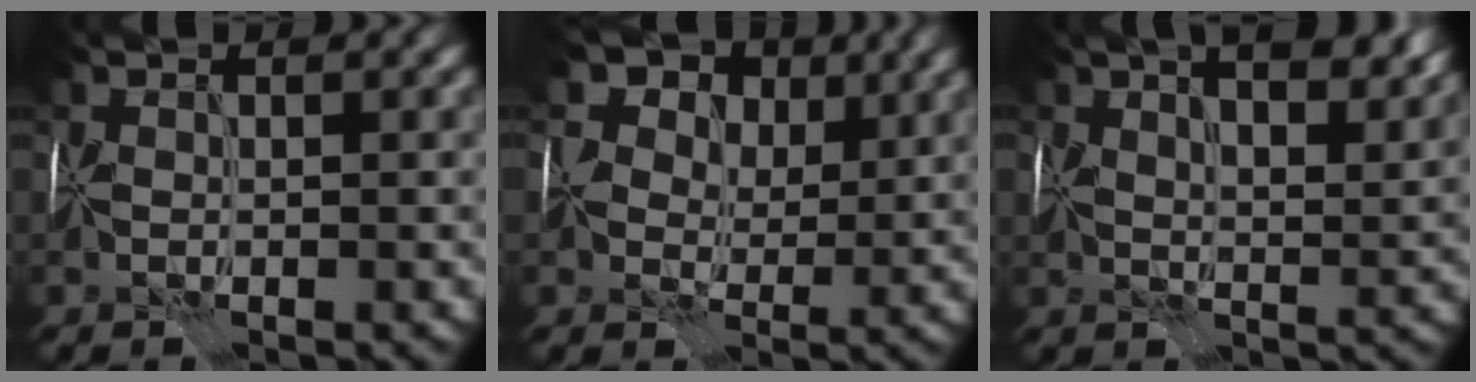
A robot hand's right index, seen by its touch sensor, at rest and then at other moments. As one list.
[{"total": 7.7, "force": [3.9, 5.4, 3.8], "torque": [-0.061, 0.008, 0.056]}, {"total": 9.3, "force": [5.0, 4.3, 6.6], "torque": [-0.083, 0.019, 0.056]}]